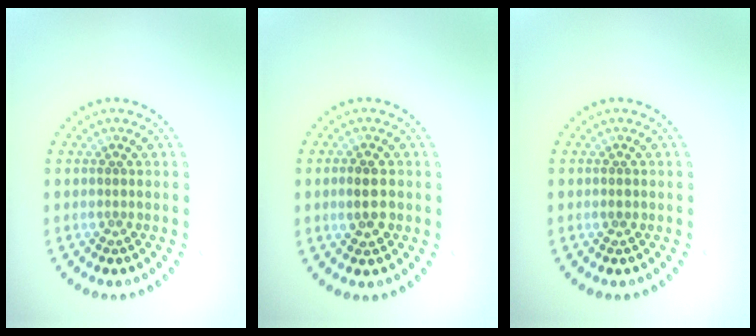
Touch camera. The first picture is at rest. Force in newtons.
{"total": 2.5, "press": 2.5, "slide": 0.1}
{"total": 0.8, "press": 0.8, "slide": 0.1}